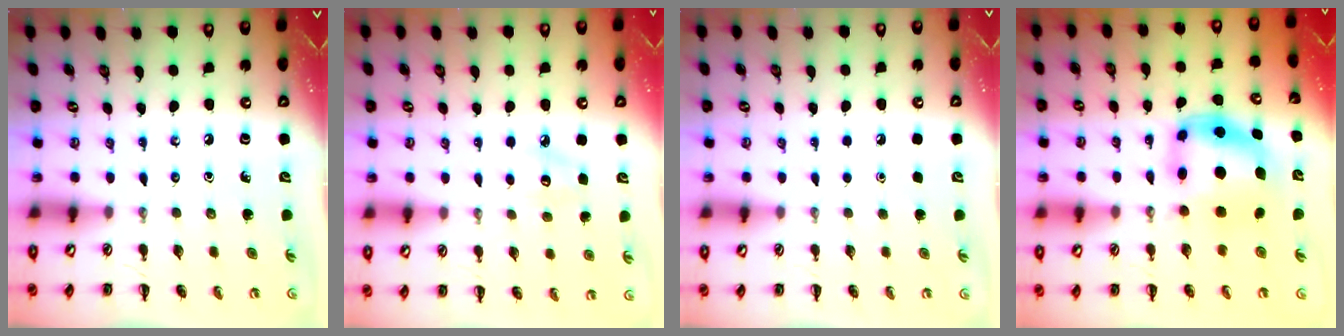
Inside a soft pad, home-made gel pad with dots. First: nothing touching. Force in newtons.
{"total": 7.3, "press": 7.0, "slide": 2.0}
{"total": 1.6, "press": 1.6, "slide": 0.1}
{"total": 5.6, "press": 5.5, "slide": 1.2}